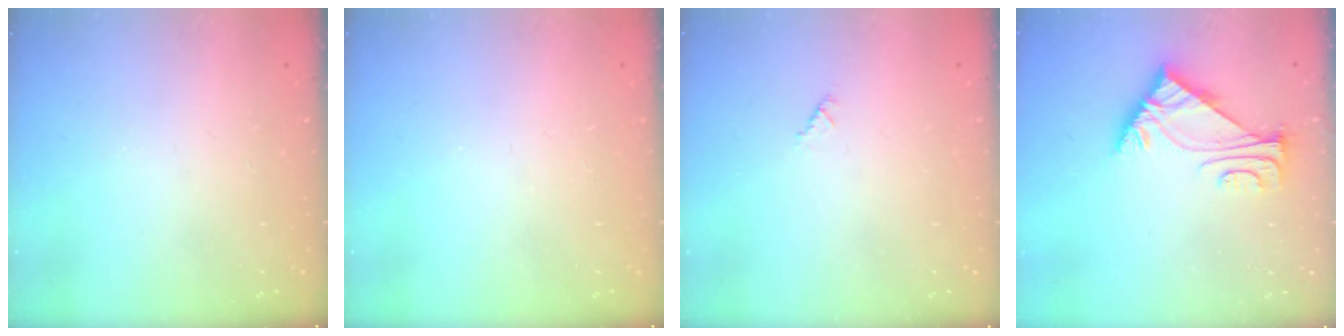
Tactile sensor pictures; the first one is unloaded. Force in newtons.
{"total": 0.0}
{"total": 0.6, "press": 0.6, "slide": 0.2}
{"total": 5.4, "press": 5.3, "slide": 1.1}